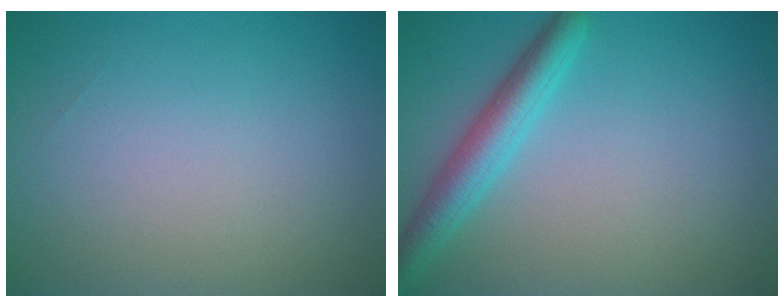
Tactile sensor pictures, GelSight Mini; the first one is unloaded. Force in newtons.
{"total": 3.8, "press": 3.8, "slide": 0.2}